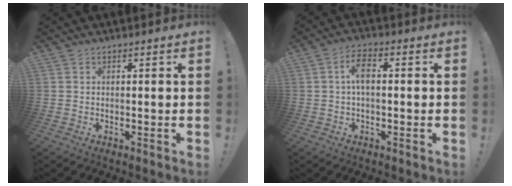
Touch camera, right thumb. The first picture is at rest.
{"total": 5.6, "force": [0.3, 2.5, 5.0], "torque": [-0.096, 0.008, 0.003]}